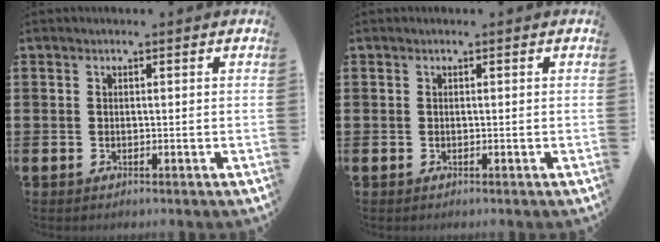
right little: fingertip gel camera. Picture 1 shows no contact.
{"total": 0.0}